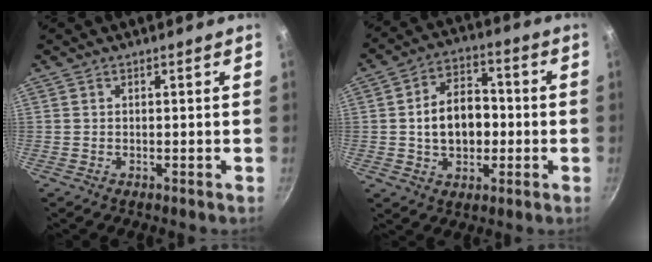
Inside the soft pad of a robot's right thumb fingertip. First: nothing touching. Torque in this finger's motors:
{"motor_torque": [-0.04, 0.29, 0.55, -0.17, 0.10]}